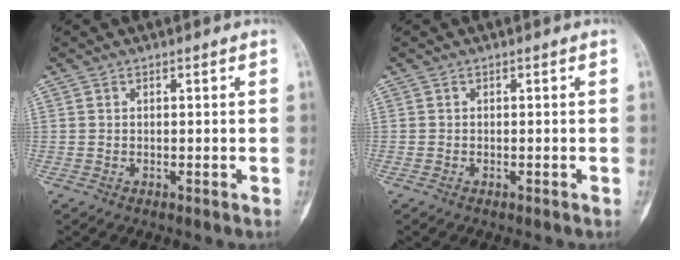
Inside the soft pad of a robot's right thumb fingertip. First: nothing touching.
{"total": 0.0}